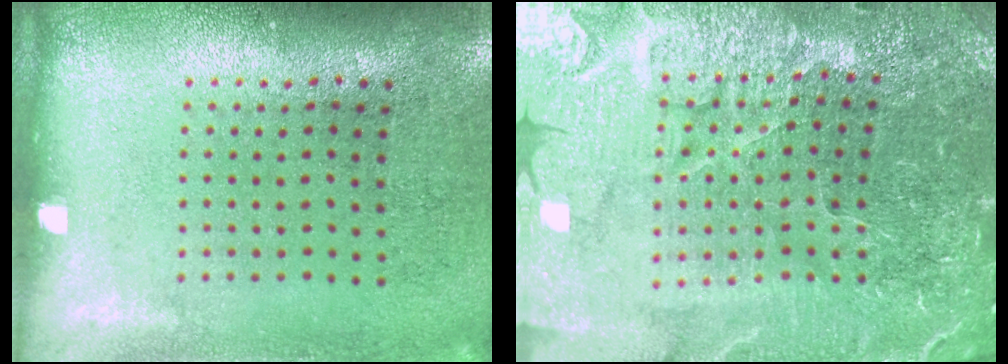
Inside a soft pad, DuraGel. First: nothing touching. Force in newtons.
{"total": 5.3, "press": 5.0, "slide": 1.8}